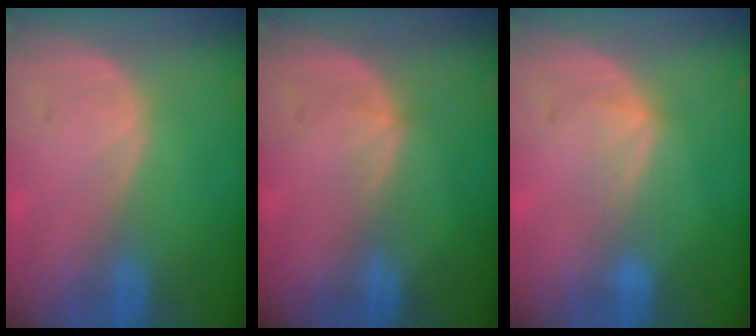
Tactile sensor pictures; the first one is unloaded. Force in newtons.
{"total": 1.3, "press": 0.9, "slide": 0.9}
{"total": 2.7, "press": 2.7, "slide": 0.4}